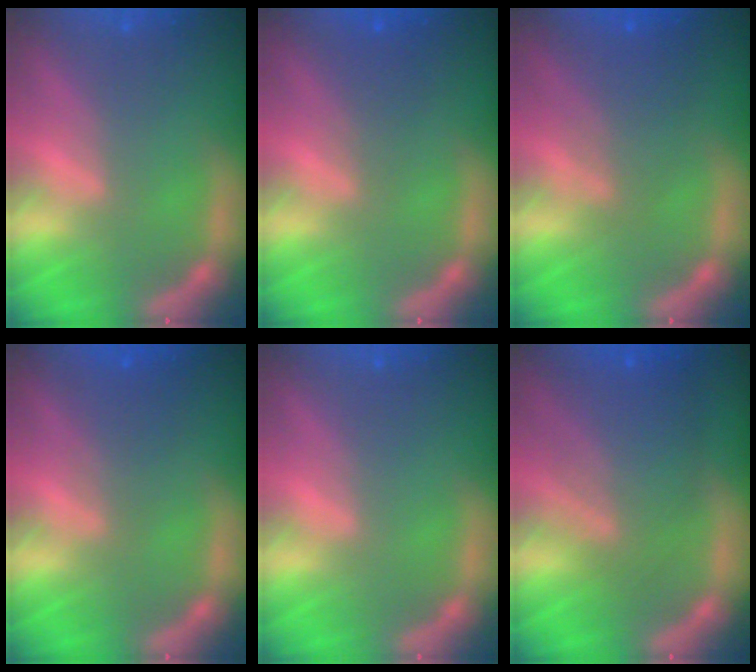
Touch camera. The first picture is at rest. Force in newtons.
{"total": 2.0}
{"total": 4.1}
{"total": 2.5}
{"total": 0.0}
{"total": 7.1}